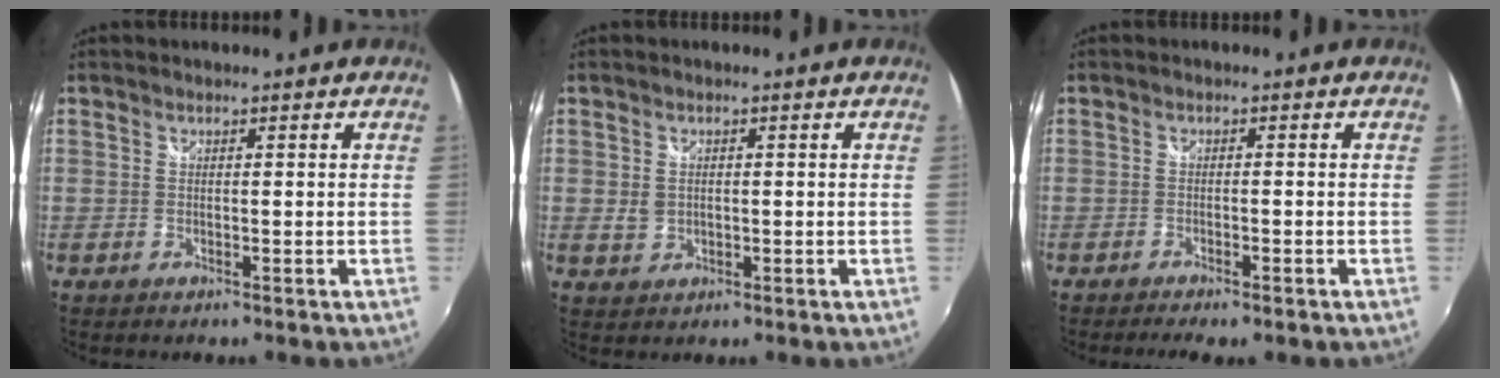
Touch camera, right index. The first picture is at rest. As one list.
[{"total": 2.6, "force": [0.0, 2.2, 1.3], "torque": [-0.022, 0.000, 0.002]}, {"total": 3.9, "force": [-3.0, 0.9, 2.3], "torque": [-0.053, -0.014, -0.049]}]